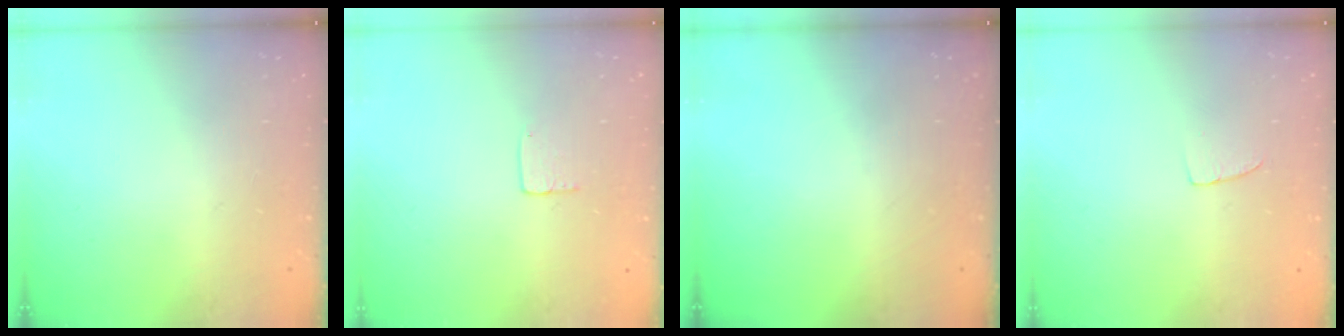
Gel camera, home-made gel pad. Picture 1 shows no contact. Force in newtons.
{"total": 3.6, "press": 3.6, "slide": 0.2}
{"total": 0.0}
{"total": 3.7, "press": 3.7, "slide": 0.2}